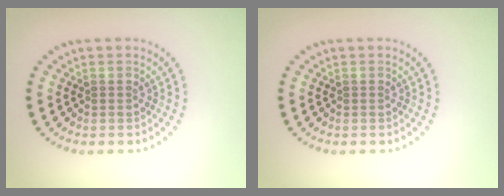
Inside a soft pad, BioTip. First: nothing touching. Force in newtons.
{"total": 0.0}